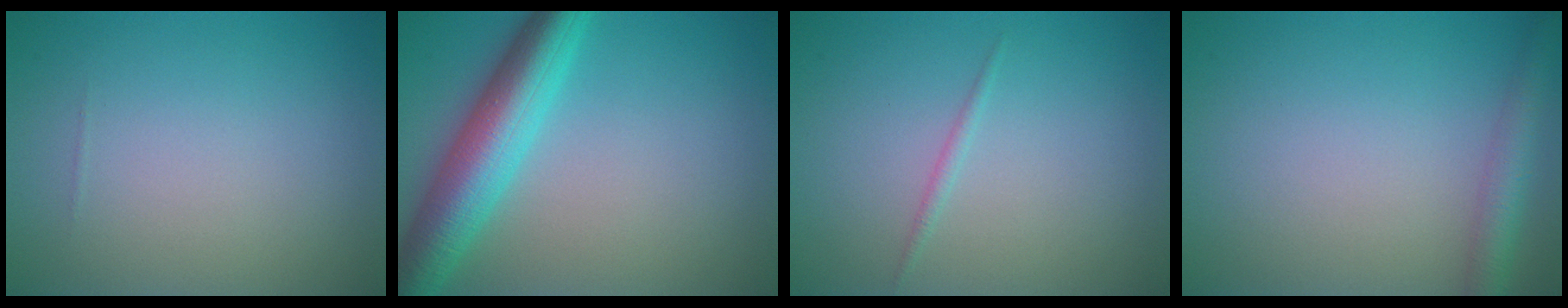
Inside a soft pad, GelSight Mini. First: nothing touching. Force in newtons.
{"total": 7.4, "press": 7.4, "slide": 0.2}
{"total": 0.7, "press": 0.7, "slide": 0.1}
{"total": 2.9, "press": 2.9, "slide": 0.1}